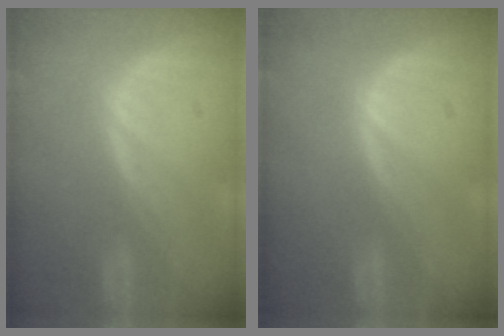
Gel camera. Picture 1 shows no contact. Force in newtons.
{"total": 0.0}